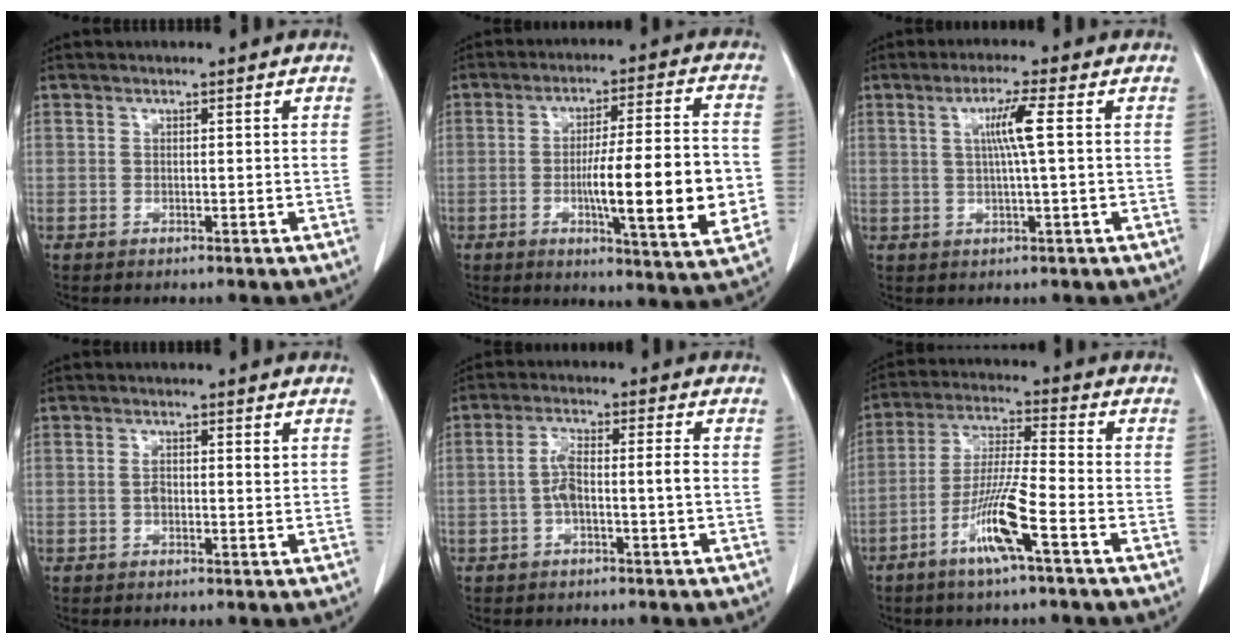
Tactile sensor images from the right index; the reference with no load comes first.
{"total": 16.4, "force": [-2.9, 1.3, 16.1], "torque": [-0.226, -0.002, -0.041]}
{"total": 4.9, "force": [0.9, -0.8, 4.8], "torque": [-0.089, 0.002, 0.018]}
{"total": 2.5, "force": [0.4, 0.9, 2.3], "torque": [-0.047, 0.005, 0.007]}
{"total": 5.3, "force": [-0.8, 0.8, 5.1], "torque": [-0.106, 0.017, -0.014]}
{"total": 10.1, "force": [-4.9, 0.0, 8.8], "torque": [-0.176, -0.007, -0.098]}